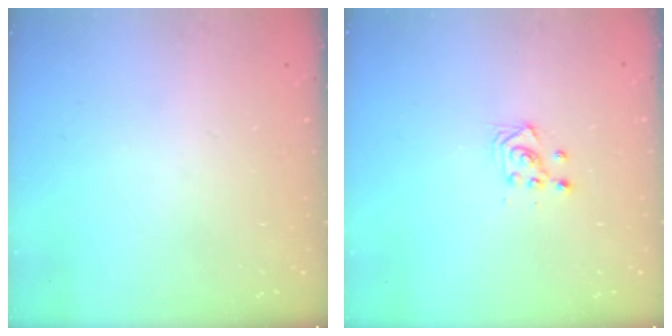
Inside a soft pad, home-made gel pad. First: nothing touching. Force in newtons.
{"total": 3.0, "press": 2.9, "slide": 0.8}